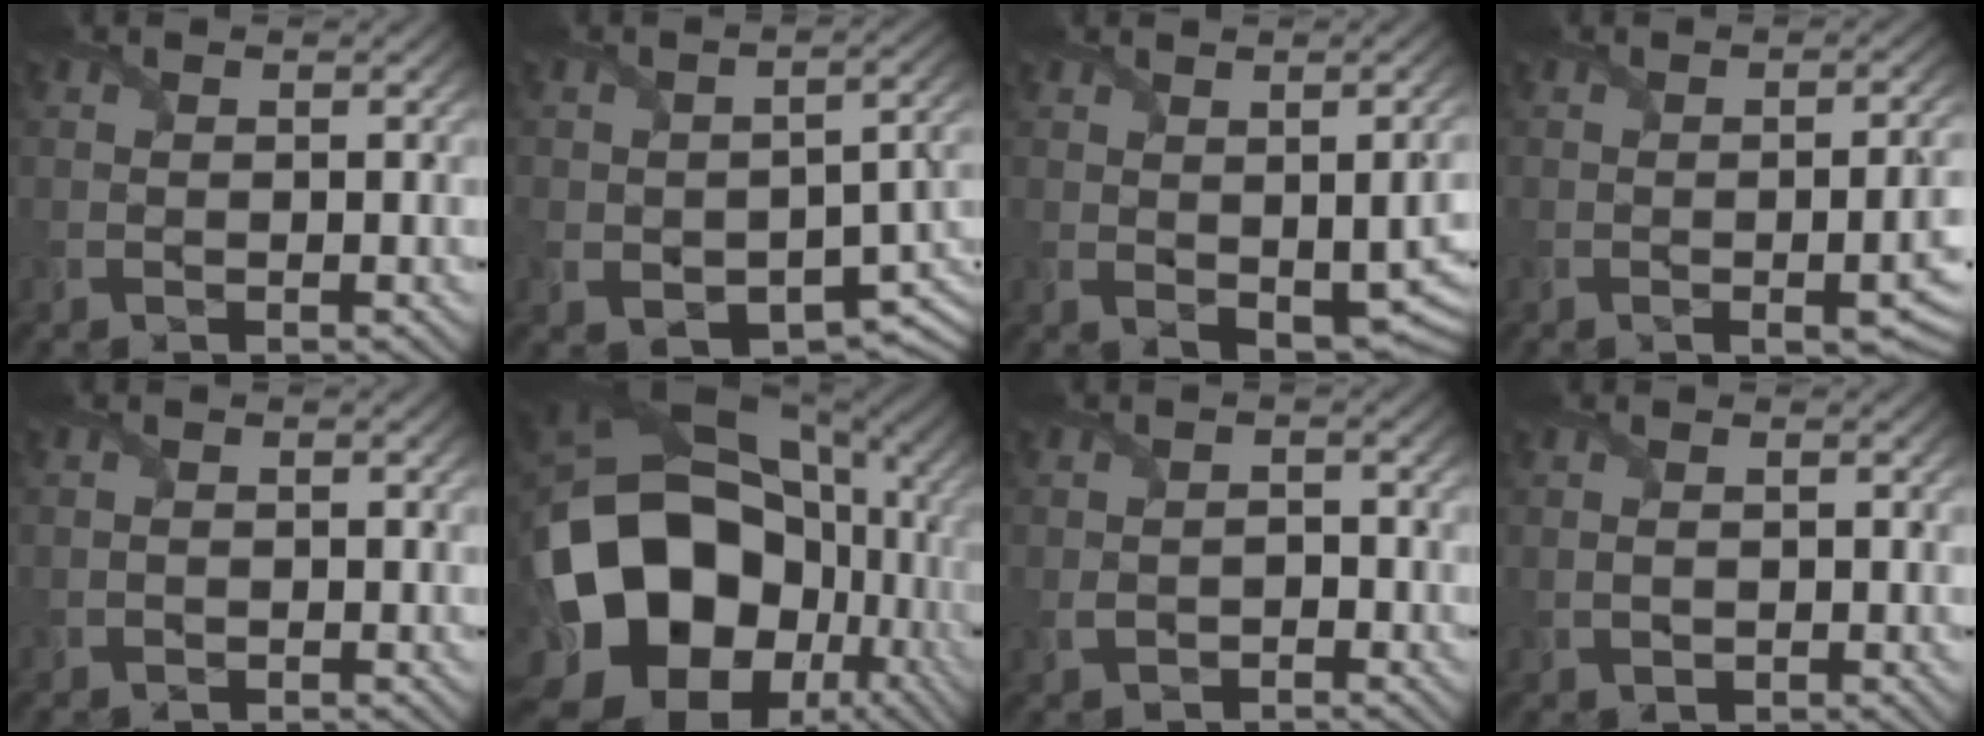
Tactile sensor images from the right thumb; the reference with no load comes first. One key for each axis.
{"total": 8.5, "fx": -2.8, "fy": 5.3, "fz": 6.1, "tx": -0.105, "ty": -0.040, "tz": -0.031}
{"total": 8.4, "fx": -1.1, "fy": 4.8, "fz": 6.9, "tx": -0.094, "ty": -0.042, "tz": 0.024}
{"total": 6.6, "fx": -1.9, "fy": 2.5, "fz": 5.8, "tx": -0.065, "ty": -0.021, "tz": -0.008}
{"total": 0.9, "fx": -0.1, "fy": 0.7, "fz": 0.4, "tx": -0.011, "ty": -0.003, "tz": -0.001}
{"total": 21.2, "fx": -3.0, "fy": 16.3, "fz": 13.2, "tx": -0.319, "ty": -0.049, "tz": -0.028}
{"total": 2.0, "fx": -0.8, "fy": 1.5, "fz": 1.1, "tx": -0.025, "ty": -0.005, "tz": -0.016}
{"total": 1.7, "fx": 0.2, "fy": 1.0, "fz": 1.3, "tx": -0.028, "ty": -0.003, "tz": 0.010}